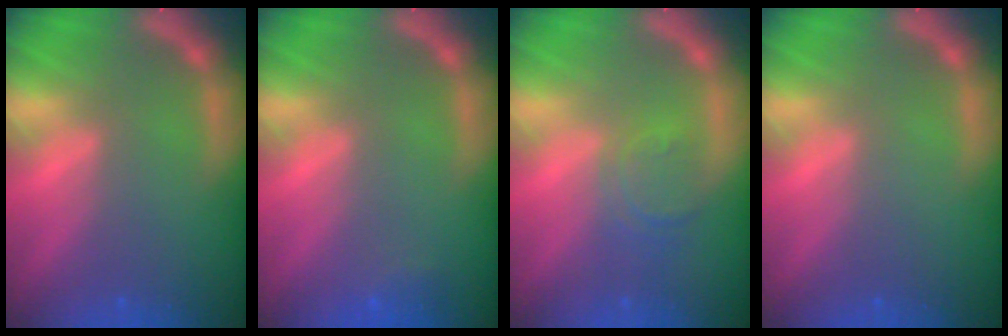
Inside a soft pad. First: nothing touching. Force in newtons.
{"total": 1.4}
{"total": 3.0}
{"total": 0.0}